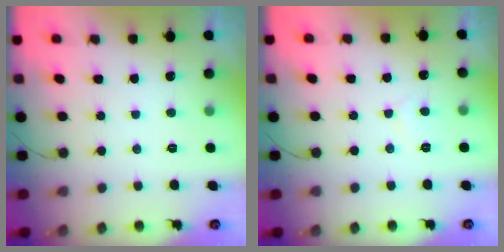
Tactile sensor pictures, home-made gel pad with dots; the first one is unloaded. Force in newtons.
{"total": 2.8, "press": 2.8, "slide": 0.3}